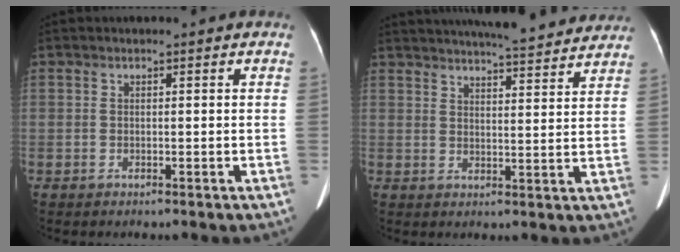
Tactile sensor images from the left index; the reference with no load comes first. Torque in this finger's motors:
{"motor_torque": [0.64, -0.90, 0.08, 0.10]}